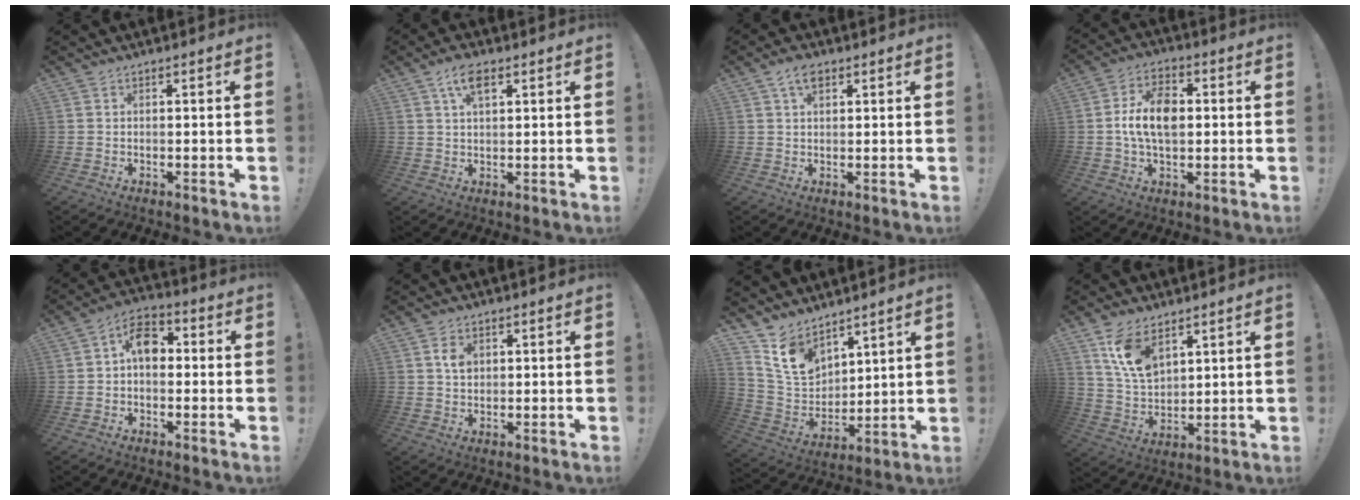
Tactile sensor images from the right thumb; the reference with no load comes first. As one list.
[{"total": 6.2, "force": [2.9, 2.9, 4.7], "torque": [-0.075, -0.004, 0.048]}, {"total": 4.7, "force": [2.4, 2.7, 3.1], "torque": [-0.051, 0.000, 0.043]}, {"total": 12.0, "force": [0.2, 7.2, 9.5], "torque": [-0.171, 0.006, 0.001]}, {"total": 8.3, "force": [0.7, 5.6, 6.1], "torque": [-0.099, 0.018, 0.017]}, {"total": 3.9, "force": [1.3, 2.8, 2.5], "torque": [-0.035, -0.001, 0.021]}, {"total": 12.8, "force": [9.5, 7.3, 4.4], "torque": [-0.106, -0.059, 0.191]}, {"total": 11.8, "force": [7.0, 6.8, 6.8], "torque": [-0.134, -0.030, 0.134]}]